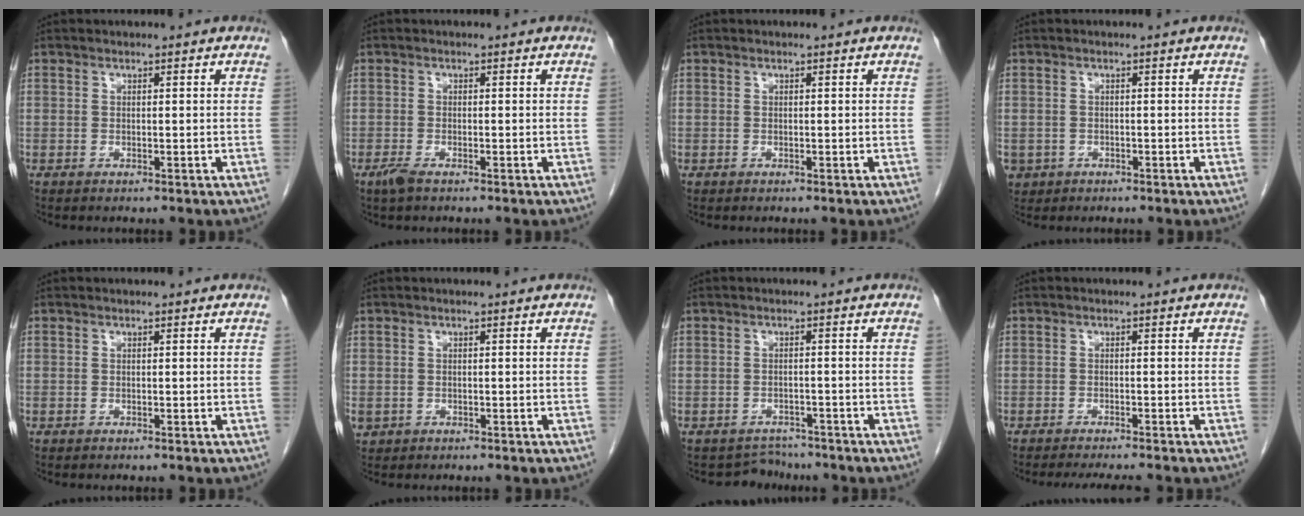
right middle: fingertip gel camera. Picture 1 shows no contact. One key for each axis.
{"total": 1.8, "fx": -1.2, "fy": 0.5, "fz": 1.2, "tx": -0.032, "ty": -0.004, "tz": -0.023}
{"total": 0.0}
{"total": 3.1, "fx": -1.5, "fy": 2.7, "fz": 0.6, "tx": -0.012, "ty": 0.000, "tz": -0.023}
{"total": 0.0}
{"total": 1.4, "fx": -0.3, "fy": 1.3, "fz": 0.5, "tx": -0.017, "ty": 0.000, "tz": 0.005}
{"total": 3.2, "fx": -2.8, "fy": 1.2, "fz": -1.0, "tx": 0.013, "ty": 0.009, "tz": -0.041}
{"total": 5.7, "fx": -5.0, "fy": 0.4, "fz": 2.6, "tx": -0.028, "ty": -0.010, "tz": -0.073}